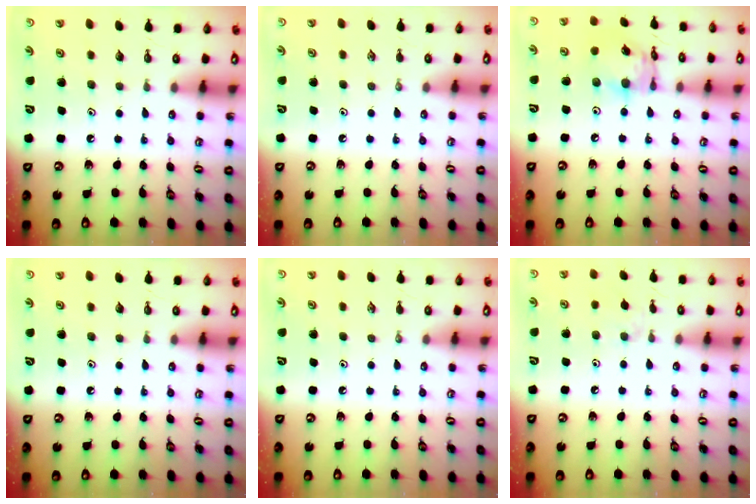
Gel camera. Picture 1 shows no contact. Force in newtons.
{"total": 0.0}
{"total": 13.3, "press": 13.3, "slide": 1.2}
{"total": 0.0}
{"total": 0.0}
{"total": 3.0, "press": 2.9, "slide": 0.5}